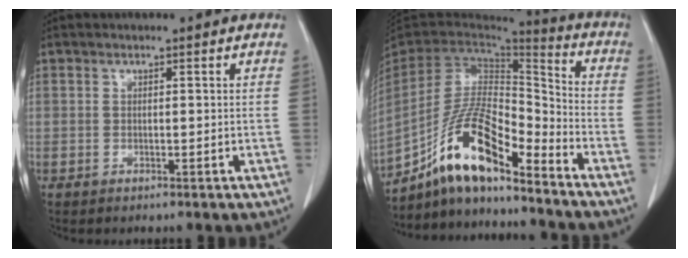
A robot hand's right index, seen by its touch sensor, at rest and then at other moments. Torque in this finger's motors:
{"motor_torque": [1.02, -1.12, 0.85, 0.21]}